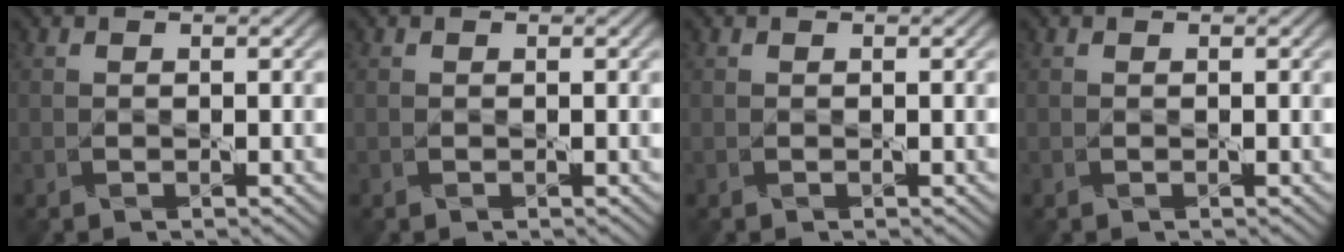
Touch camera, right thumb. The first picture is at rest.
{"total": 0.0}
{"total": 0.0}
{"total": 0.0}